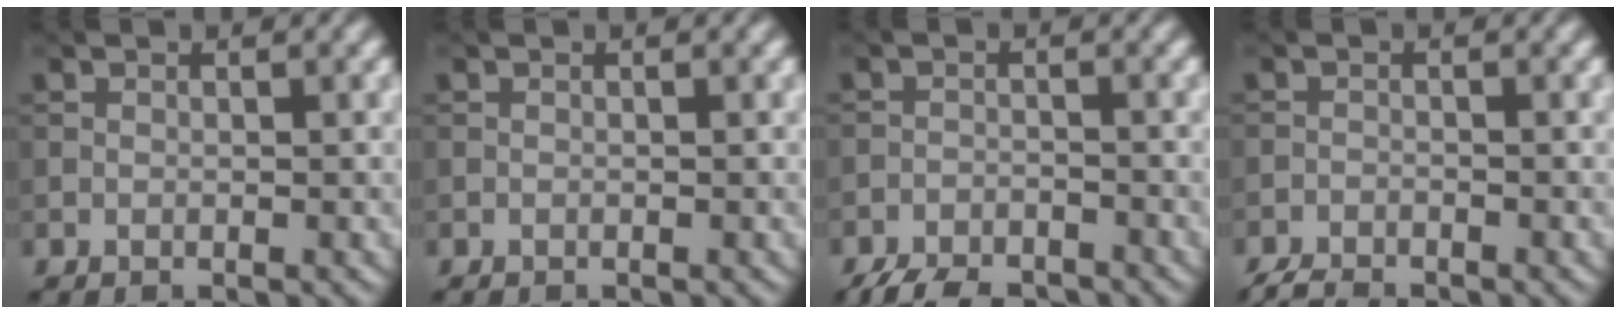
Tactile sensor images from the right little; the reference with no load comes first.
{"total": 0.0}
{"total": 5.0, "force": [-4.4, 1.5, 1.8], "torque": [-0.024, -0.012, -0.084]}
{"total": 2.2, "force": [-2.1, 0.4, 0.5], "torque": [-0.010, -0.005, -0.045]}